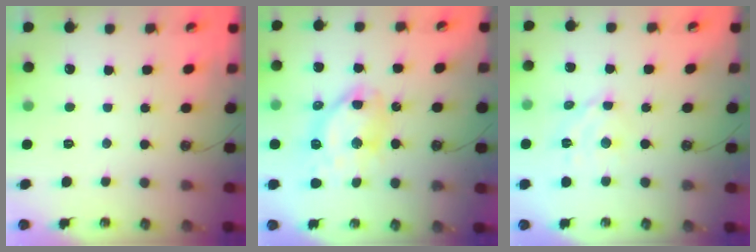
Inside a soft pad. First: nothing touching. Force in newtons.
{"total": 12.8, "press": 12.7, "slide": 1.5}
{"total": 7.1, "press": 7.1, "slide": 0.2}